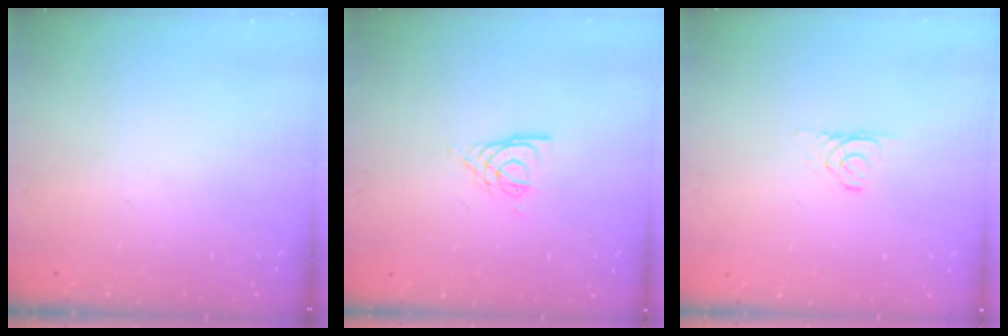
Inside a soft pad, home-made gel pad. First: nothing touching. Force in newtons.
{"total": 5.2, "press": 5.2, "slide": 0.3}
{"total": 1.3, "press": 1.3, "slide": 0.1}